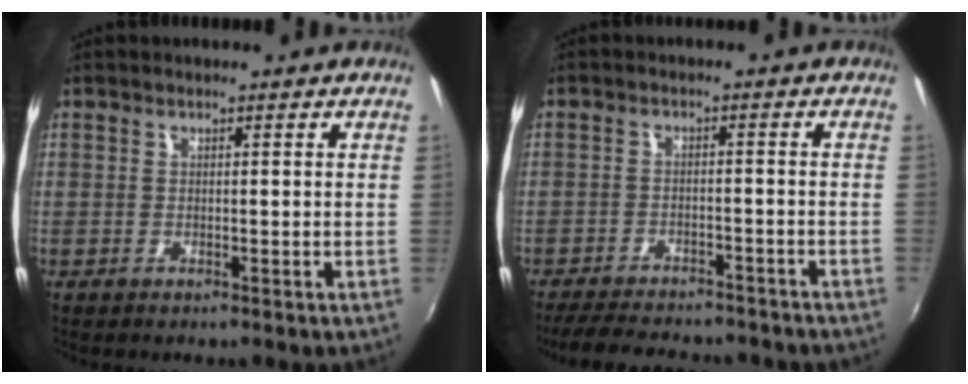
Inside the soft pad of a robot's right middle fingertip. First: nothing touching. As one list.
[{"total": 15.2, "force": [-12.9, 4.5, 6.6], "torque": [-0.138, -0.020, -0.176]}]